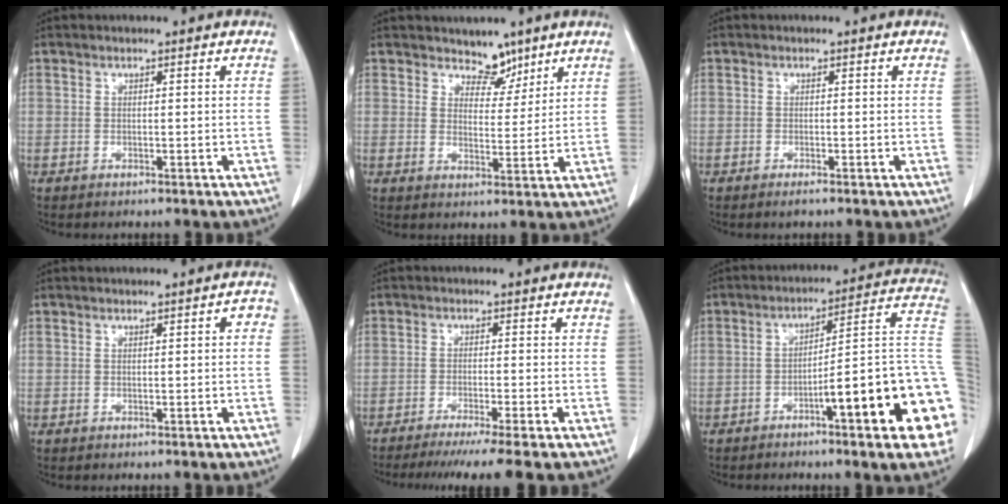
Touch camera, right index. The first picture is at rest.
{"total": 4.3, "force": [3.5, 2.3, 1.0], "torque": [-0.004, -0.005, 0.059]}
{"total": 1.0, "force": [-0.8, 0.0, 0.6], "torque": [-0.013, -0.003, -0.012]}
{"total": 1.1, "force": [0.0, 0.5, 1.0], "torque": [-0.003, 0.005, 0.000]}
{"total": 9.7, "force": [-8.1, -1.5, 5.2], "torque": [-0.049, -0.029, -0.121]}
{"total": 18.1, "force": [-5.7, 1.5, 17.1], "torque": [-0.149, 0.029, -0.073]}